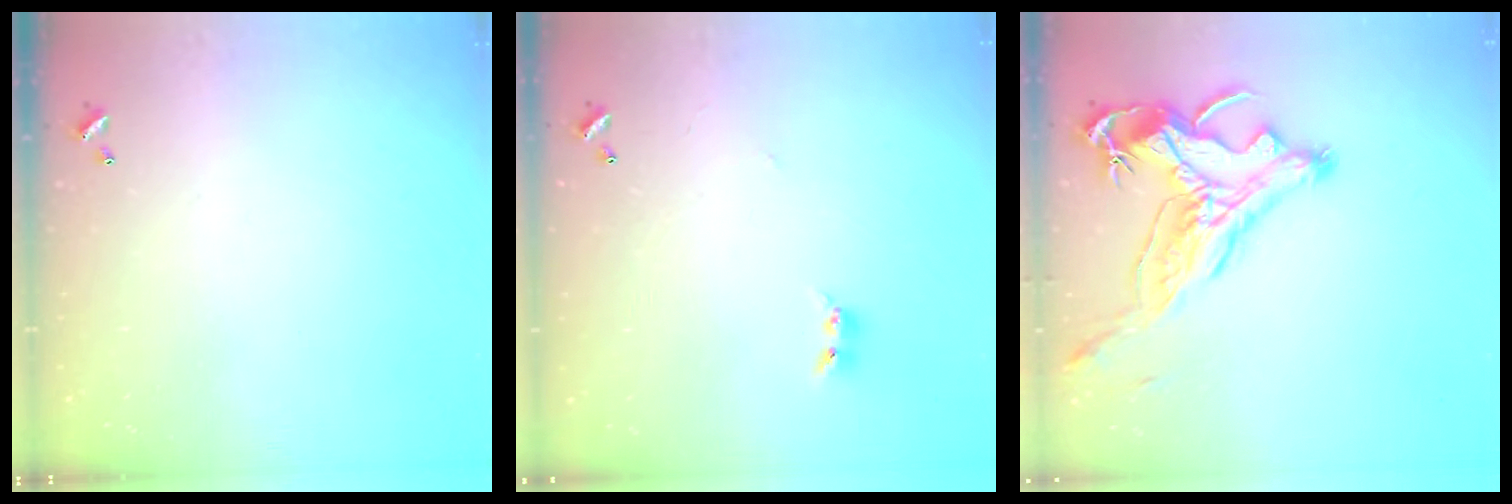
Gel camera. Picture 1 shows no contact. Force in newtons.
{"total": 2.7, "press": 2.7, "slide": 0.3}
{"total": 2.9, "press": 2.5, "slide": 1.3}